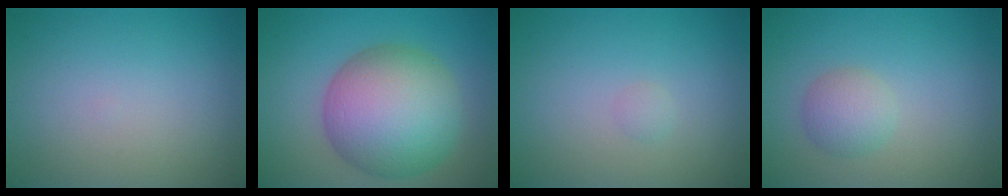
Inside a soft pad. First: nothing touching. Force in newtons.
{"total": 11.3, "press": 11.2, "slide": 0.4}
{"total": 0.6, "press": 0.6, "slide": 0.0}
{"total": 2.5, "press": 2.5, "slide": 0.1}